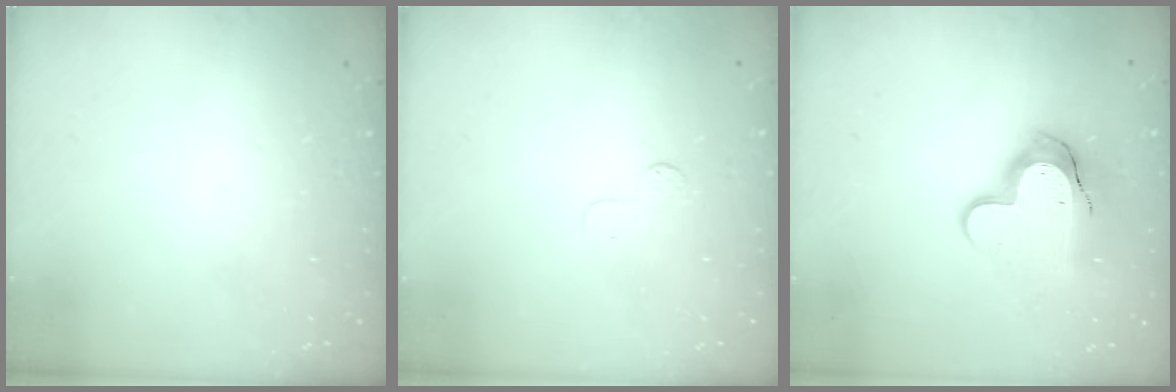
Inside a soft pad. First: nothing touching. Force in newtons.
{"total": 4.2, "press": 4.2, "slide": 0.4}
{"total": 12.2, "press": 12.1, "slide": 0.8}